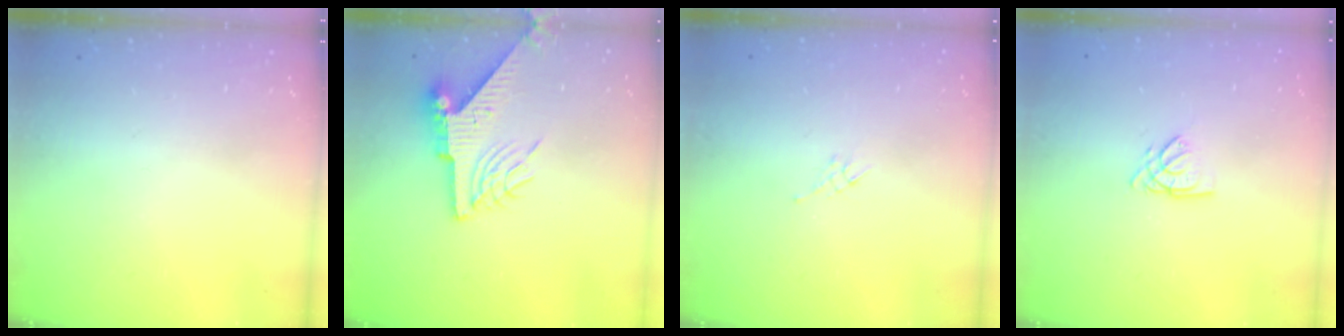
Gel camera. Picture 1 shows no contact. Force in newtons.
{"total": 9.4, "press": 9.3, "slide": 1.0}
{"total": 3.5, "press": 3.4, "slide": 0.8}
{"total": 2.7, "press": 2.7, "slide": 0.3}